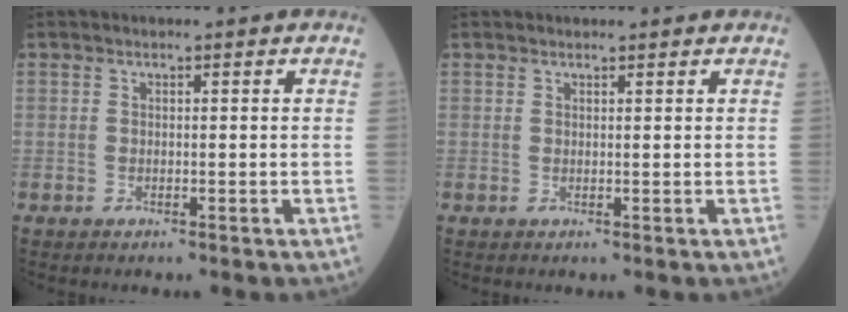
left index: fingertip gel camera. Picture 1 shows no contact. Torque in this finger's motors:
{"motor_torque": [-0.06, -0.22, 0.00, 0.00]}